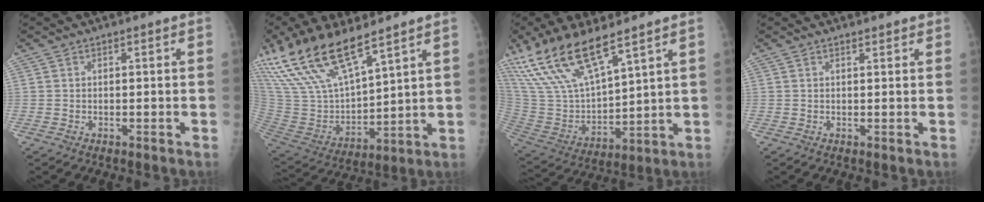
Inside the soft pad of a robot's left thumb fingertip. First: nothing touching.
{"total": 21.3, "force": [15.2, 6.9, 13.2], "torque": [-0.263, -0.050, 0.303]}
{"total": 18.2, "force": [12.7, 5.6, 11.7], "torque": [-0.224, -0.051, 0.262]}
{"total": 1.1, "force": [1.0, 0.4, 0.4], "torque": [-0.001, -0.004, 0.014]}